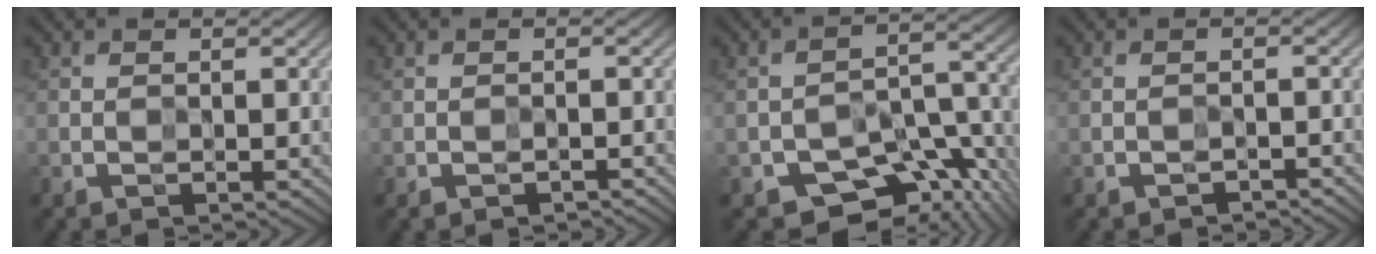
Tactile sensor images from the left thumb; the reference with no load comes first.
{"total": 1.1, "force": [-0.8, 0.6, 0.5], "torque": [-0.005, -0.001, -0.012]}
{"total": 10.0, "force": [-6.1, 5.3, 5.8], "torque": [-0.075, -0.016, -0.099]}
{"total": 1.5, "force": [-1.4, 0.5, 0.4], "torque": [-0.002, 0.002, -0.021]}